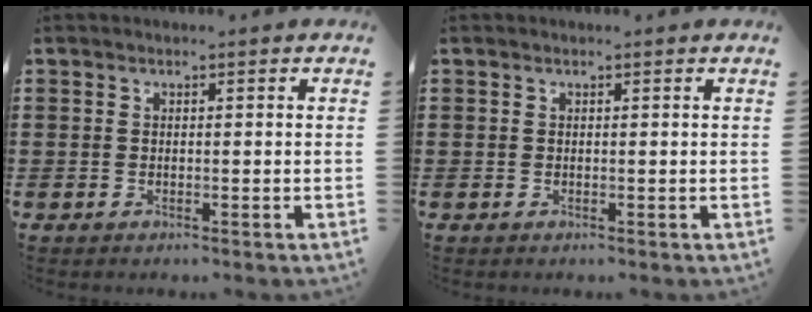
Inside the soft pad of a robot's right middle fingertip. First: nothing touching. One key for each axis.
{"total": 0.0}